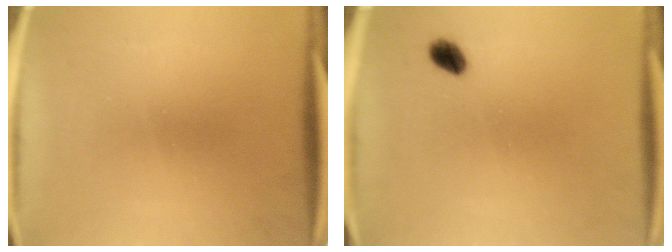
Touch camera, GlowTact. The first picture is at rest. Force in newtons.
{"total": 2.8}